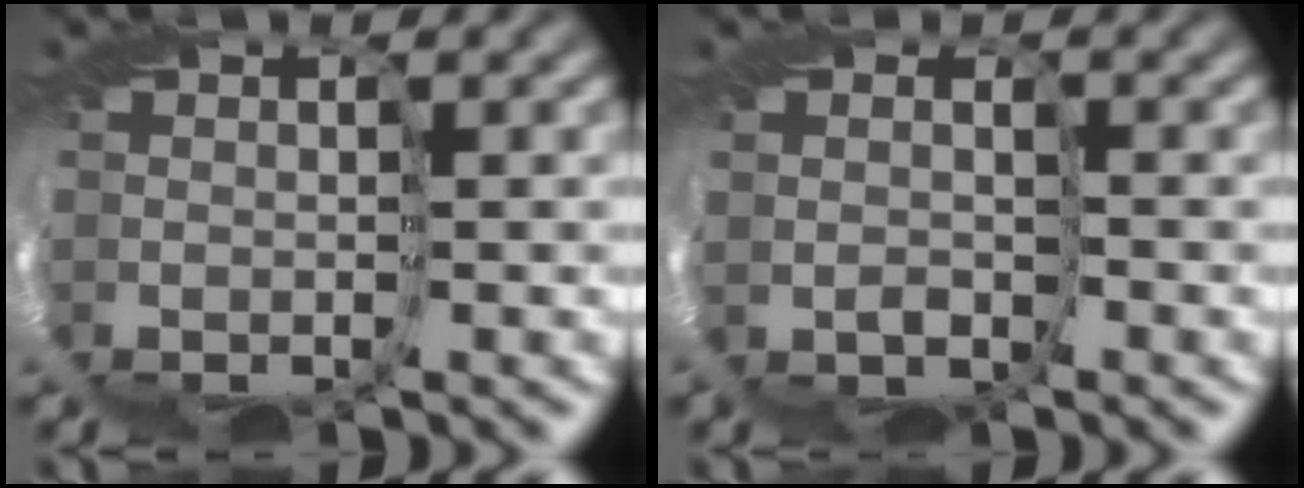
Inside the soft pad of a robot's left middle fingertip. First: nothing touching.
{"total": 1.8, "force": [1.4, -0.2, -1.1], "torque": [0.028, 0.002, 0.022]}